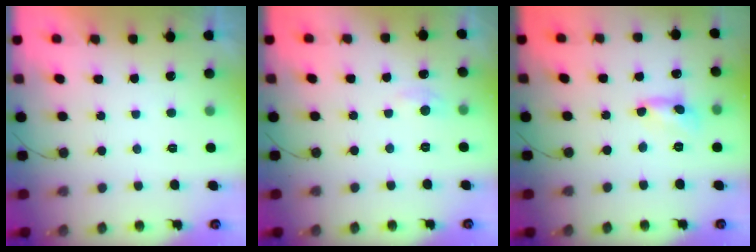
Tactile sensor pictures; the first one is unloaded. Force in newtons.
{"total": 3.9, "press": 3.9, "slide": 0.5}
{"total": 2.7, "press": 2.7, "slide": 0.1}